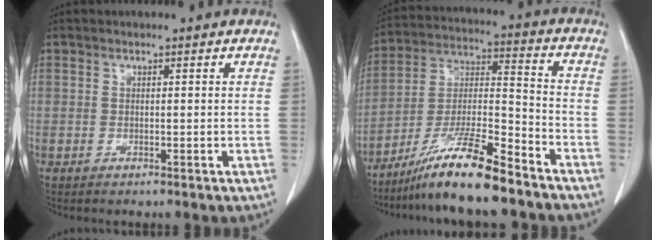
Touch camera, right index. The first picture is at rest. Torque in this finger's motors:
{"motor_torque": [1.08, -1.06, 0.43, 0.20]}